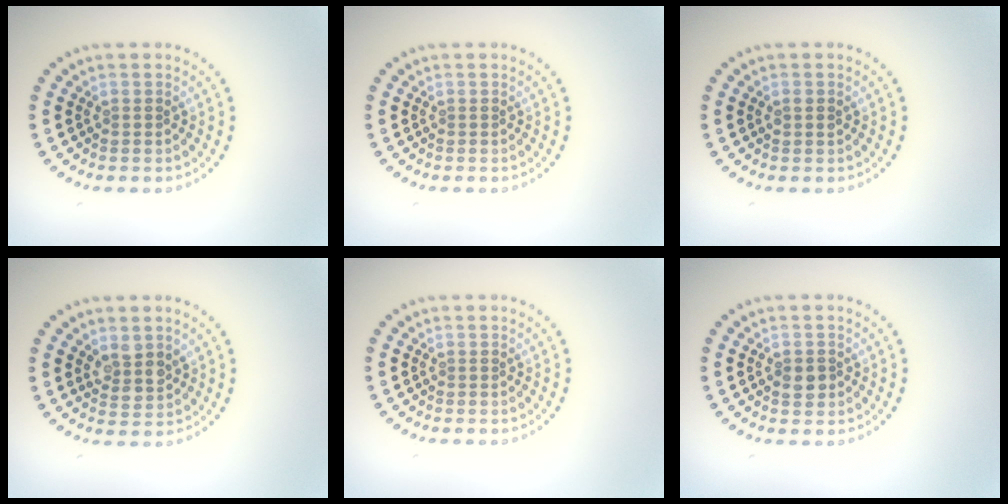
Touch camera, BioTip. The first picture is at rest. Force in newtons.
{"total": 0.0}
{"total": 1.0, "press": 1.0, "slide": 0.1}
{"total": 2.4, "press": 2.2, "slide": 1.1}
{"total": 0.0}
{"total": 1.7, "press": 1.7, "slide": 0.1}